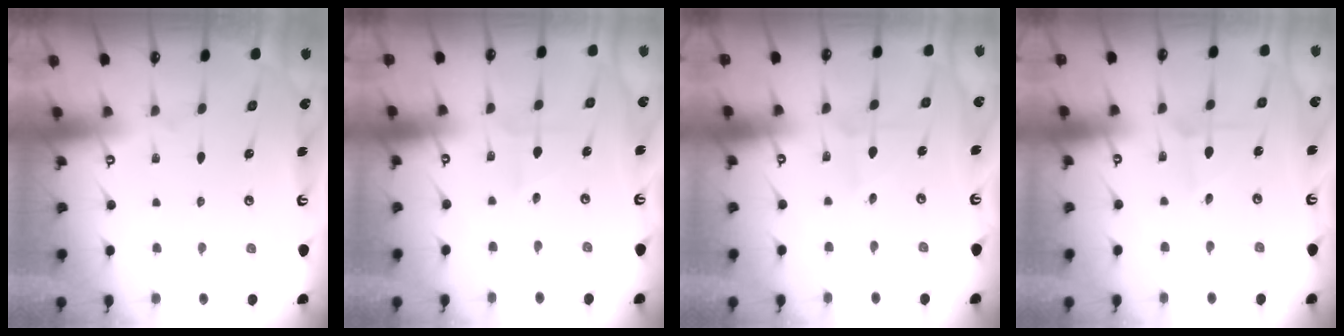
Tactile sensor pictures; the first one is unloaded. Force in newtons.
{"total": 1.6, "press": 1.3, "slide": 0.9}
{"total": 1.5, "press": 1.5, "slide": 0.1}
{"total": 1.9, "press": 1.9, "slide": 0.2}